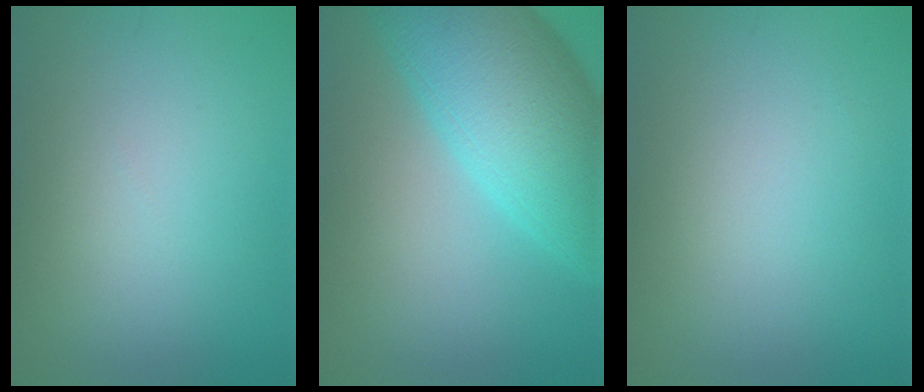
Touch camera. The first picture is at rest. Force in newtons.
{"total": 12.3, "press": 12.3, "slide": 0.5}
{"total": 0.0}